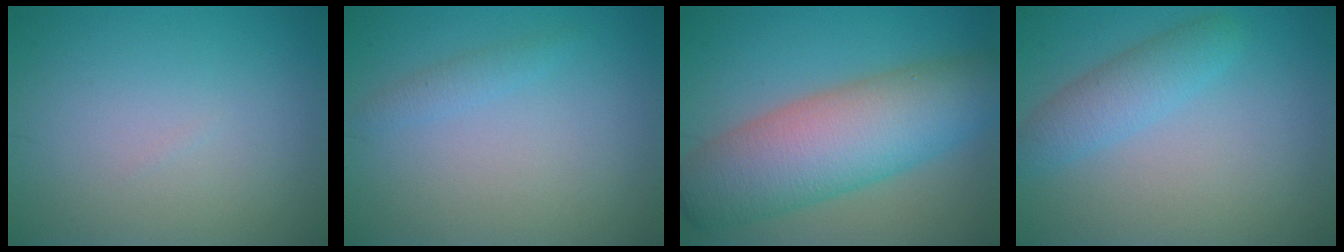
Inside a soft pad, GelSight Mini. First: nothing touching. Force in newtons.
{"total": 1.1, "press": 1.1, "slide": 0.1}
{"total": 10.1, "press": 10.1, "slide": 0.4}
{"total": 3.1, "press": 3.1, "slide": 0.1}